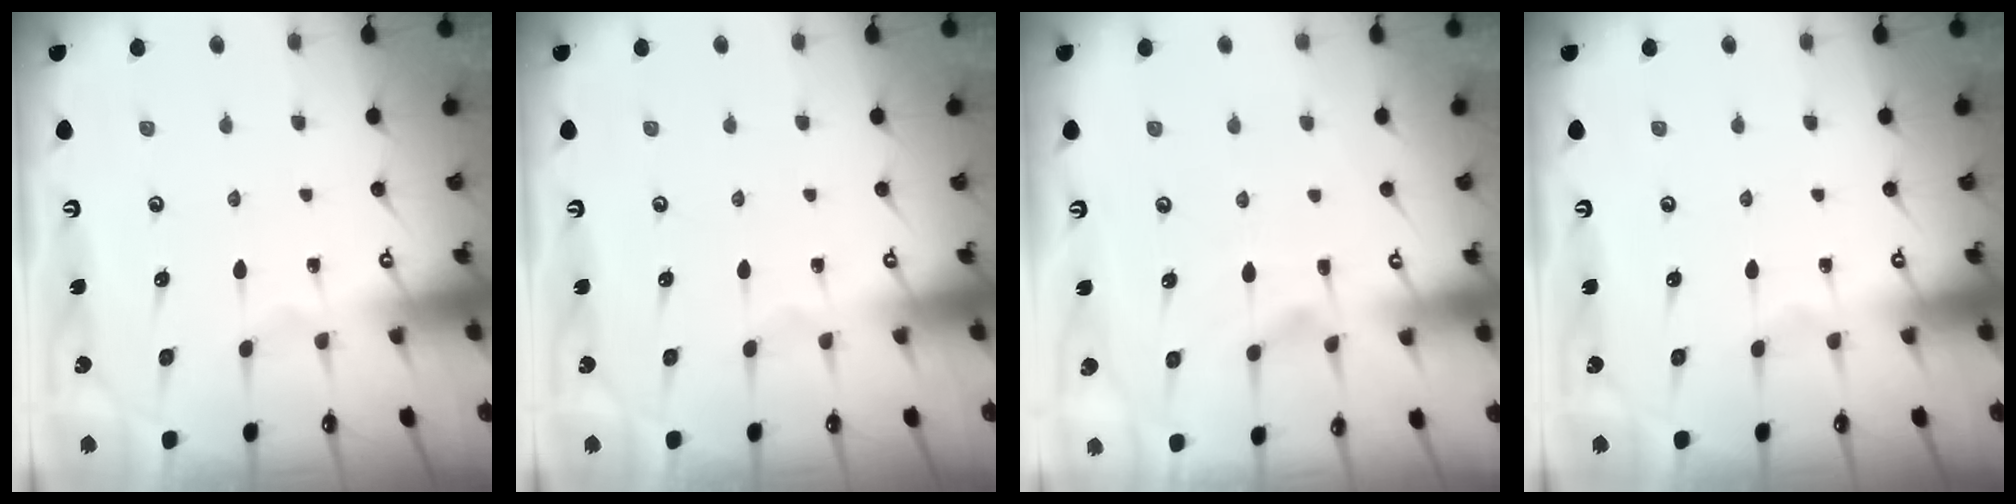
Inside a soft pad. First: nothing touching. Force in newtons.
{"total": 0.0}
{"total": 1.3, "press": 0.1, "slide": 1.3}
{"total": 0.0}